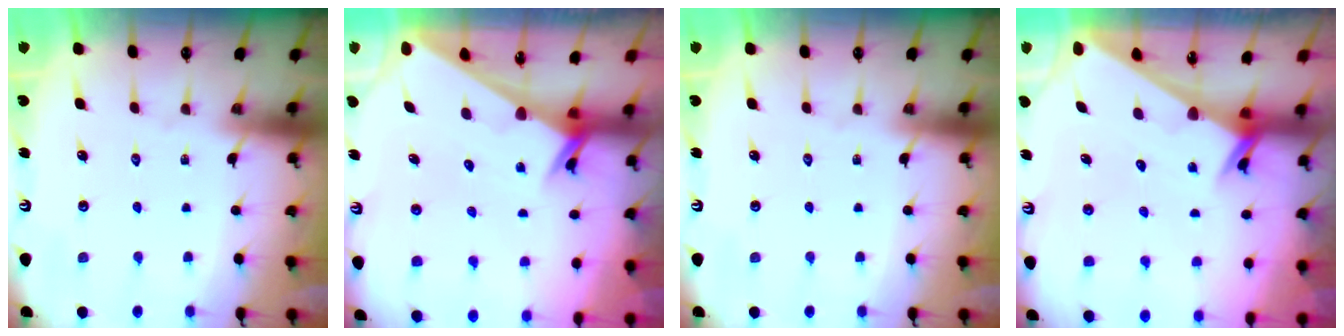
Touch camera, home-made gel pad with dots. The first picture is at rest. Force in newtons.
{"total": 2.0, "press": 2.0, "slide": 0.1}
{"total": 0.0}
{"total": 1.8, "press": 1.8, "slide": 0.1}